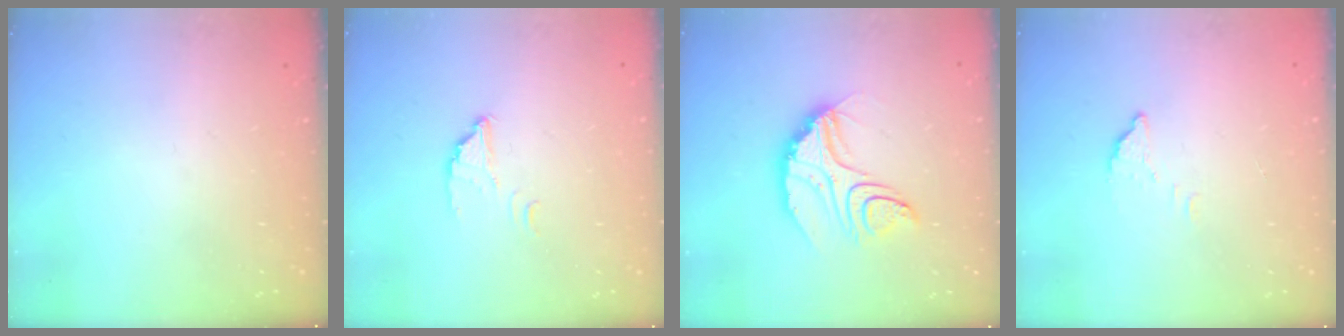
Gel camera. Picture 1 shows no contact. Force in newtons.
{"total": 2.8, "press": 2.8, "slide": 0.1}
{"total": 10.4, "press": 10.4, "slide": 0.8}
{"total": 2.8, "press": 2.8, "slide": 0.1}